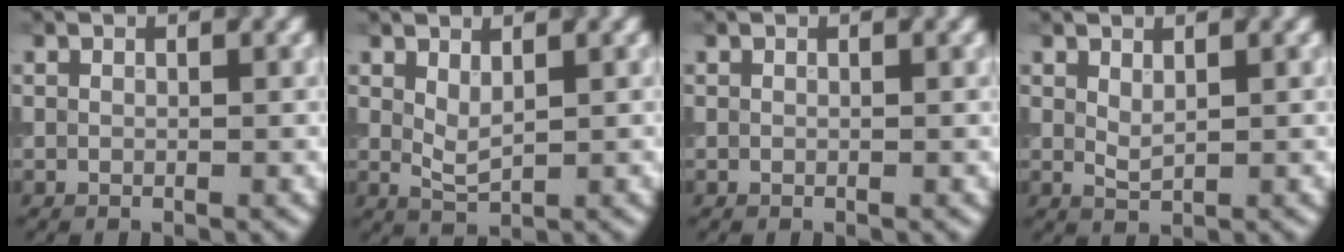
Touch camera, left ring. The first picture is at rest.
{"total": 1.7, "force": [0.8, 0.6, 1.3], "torque": [-0.030, -0.005, 0.022]}
{"total": 0.0}
{"total": 1.2, "force": [0.7, 0.5, 0.9], "torque": [-0.020, -0.002, 0.018]}